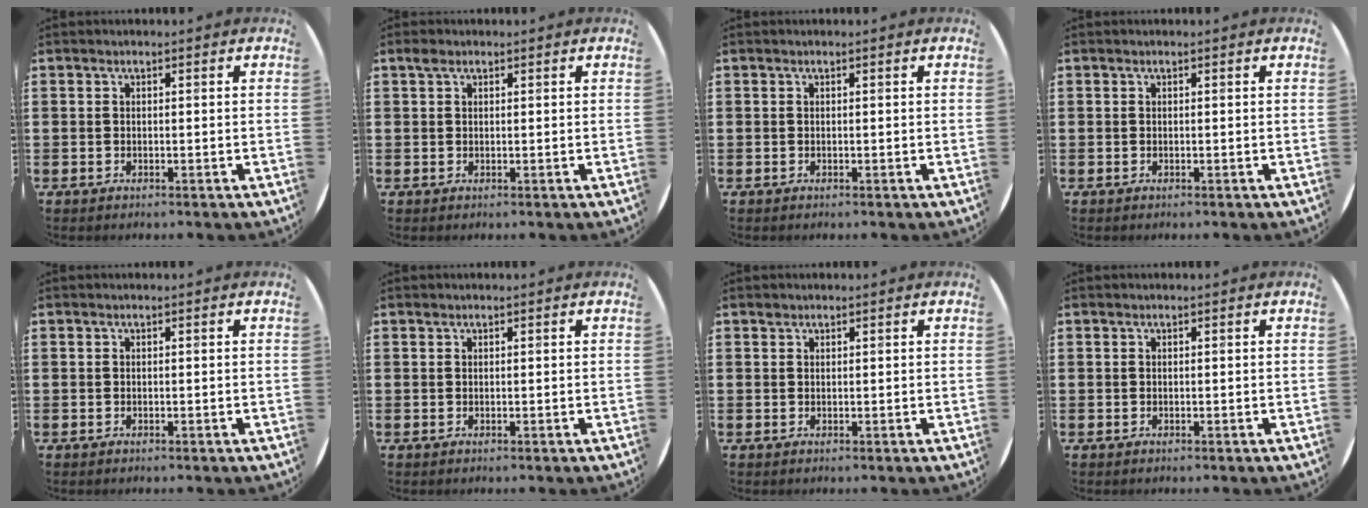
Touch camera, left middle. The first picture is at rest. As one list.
[{"total": 1.1, "force": [0.7, 0.7, 0.4], "torque": [-0.002, 0.002, 0.012]}, {"total": 0.0}, {"total": 0.0}, {"total": 0.0}, {"total": 0.0}, {"total": 0.5, "force": [0.5, 0.2, 0.0], "torque": [0.001, 0.004, 0.009]}, {"total": 0.0}]